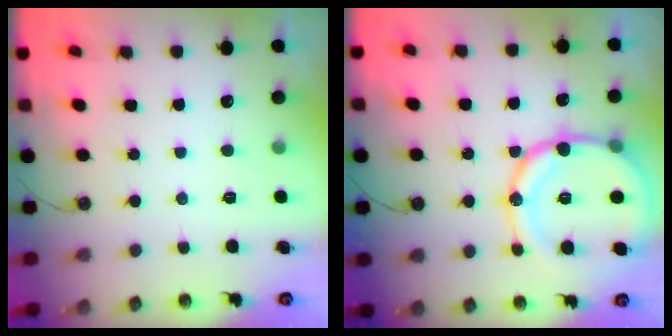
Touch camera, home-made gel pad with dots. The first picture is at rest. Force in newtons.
{"total": 19.2, "press": 18.9, "slide": 3.4}